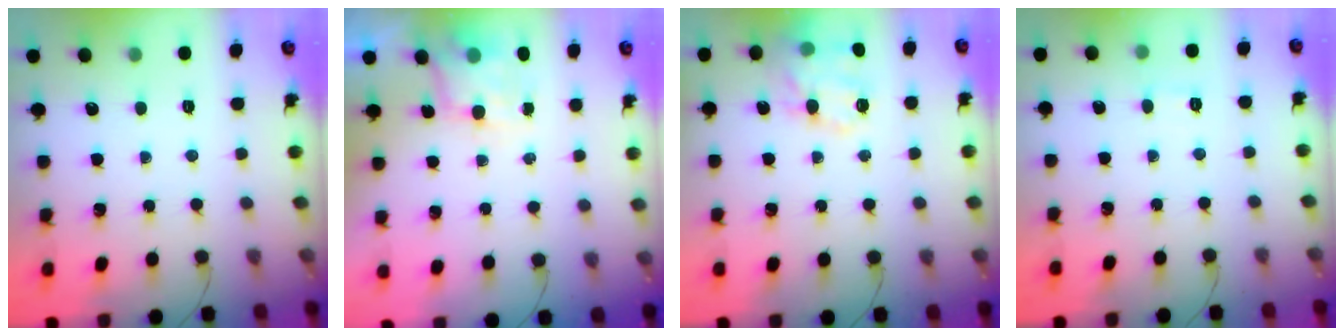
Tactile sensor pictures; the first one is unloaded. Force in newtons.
{"total": 5.7, "press": 5.6, "slide": 0.8}
{"total": 17.5, "press": 17.3, "slide": 2.7}
{"total": 4.4, "press": 4.2, "slide": 1.0}